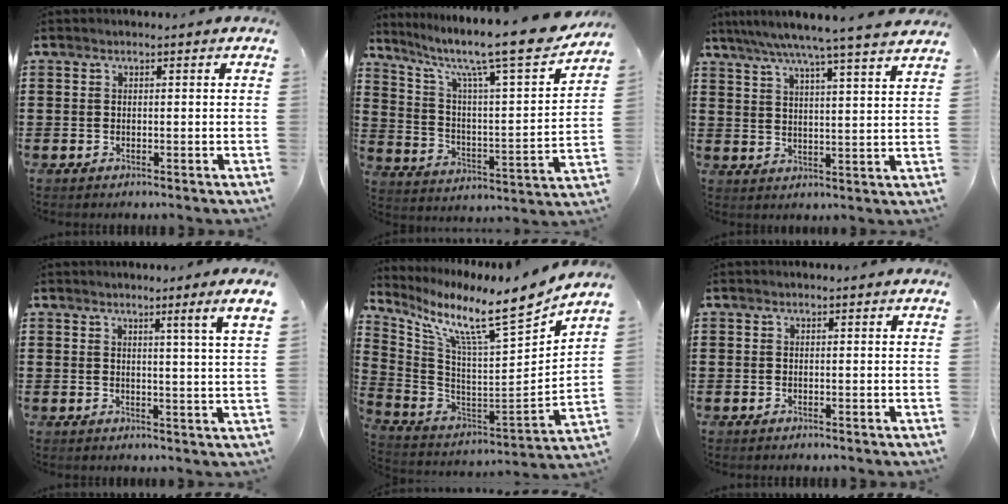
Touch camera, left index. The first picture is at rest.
{"total": 12.0, "force": [9.7, 0.8, 7.0], "torque": [-0.149, -0.072, 0.151]}
{"total": 6.0, "force": [5.2, -0.9, 2.9], "torque": [-0.076, -0.033, 0.085]}
{"total": 3.3, "force": [2.1, -1.8, 1.9], "torque": [-0.033, -0.021, 0.028]}
{"total": 10.7, "force": [8.2, 0.5, 7.0], "torque": [-0.150, -0.075, 0.125]}
{"total": 0.0}